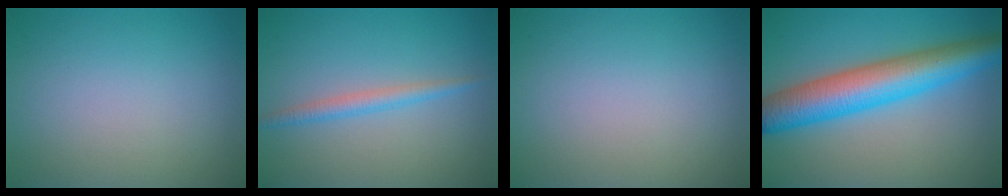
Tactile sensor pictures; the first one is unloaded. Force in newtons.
{"total": 1.8, "press": 1.8, "slide": 0.1}
{"total": 0.0}
{"total": 8.7, "press": 8.7, "slide": 0.1}